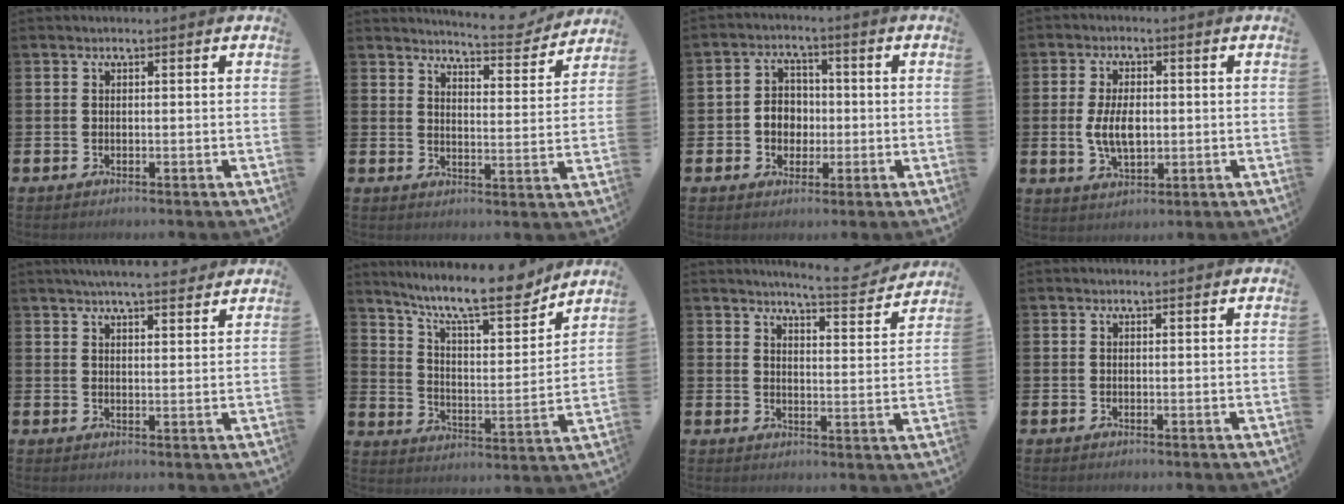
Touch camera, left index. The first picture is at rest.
{"total": 6.1, "force": [6.0, 0.5, 1.3], "torque": [-0.025, -0.042, 0.101]}
{"total": 4.4, "force": [-0.5, 3.7, 2.2], "torque": [-0.033, 0.004, -0.017]}
{"total": 5.7, "force": [0.1, 3.1, 4.8], "torque": [-0.089, 0.003, -0.003]}
{"total": 5.0, "force": [4.8, 0.2, 1.5], "torque": [-0.030, -0.018, 0.084]}
{"total": 12.5, "force": [10.6, 2.6, 6.1], "torque": [-0.126, -0.068, 0.178]}
{"total": 5.9, "force": [5.7, 0.2, 1.5], "torque": [-0.029, -0.039, 0.095]}
{"total": 0.0}